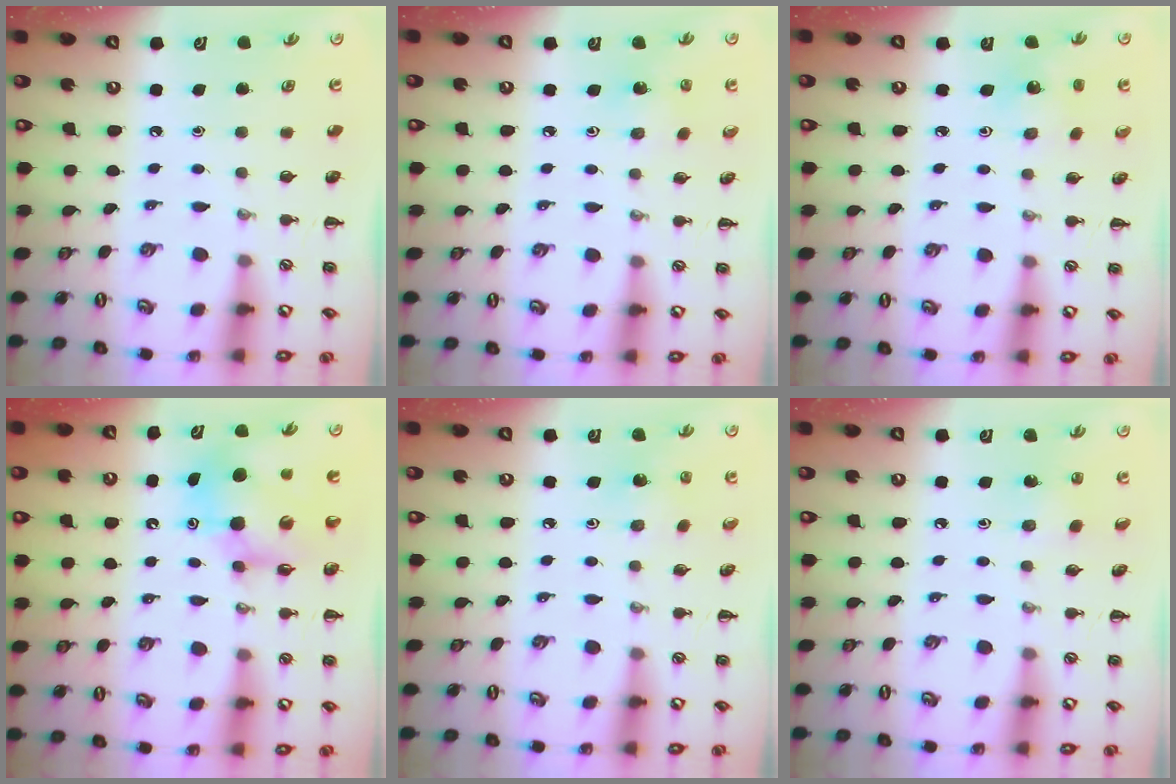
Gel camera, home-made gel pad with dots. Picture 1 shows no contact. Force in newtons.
{"total": 2.6, "press": 2.5, "slide": 0.8}
{"total": 1.8, "press": 1.6, "slide": 0.7}
{"total": 10.2, "press": 10.0, "slide": 2.3}
{"total": 2.0, "press": 1.9, "slide": 0.8}
{"total": 1.6, "press": 1.4, "slide": 0.7}